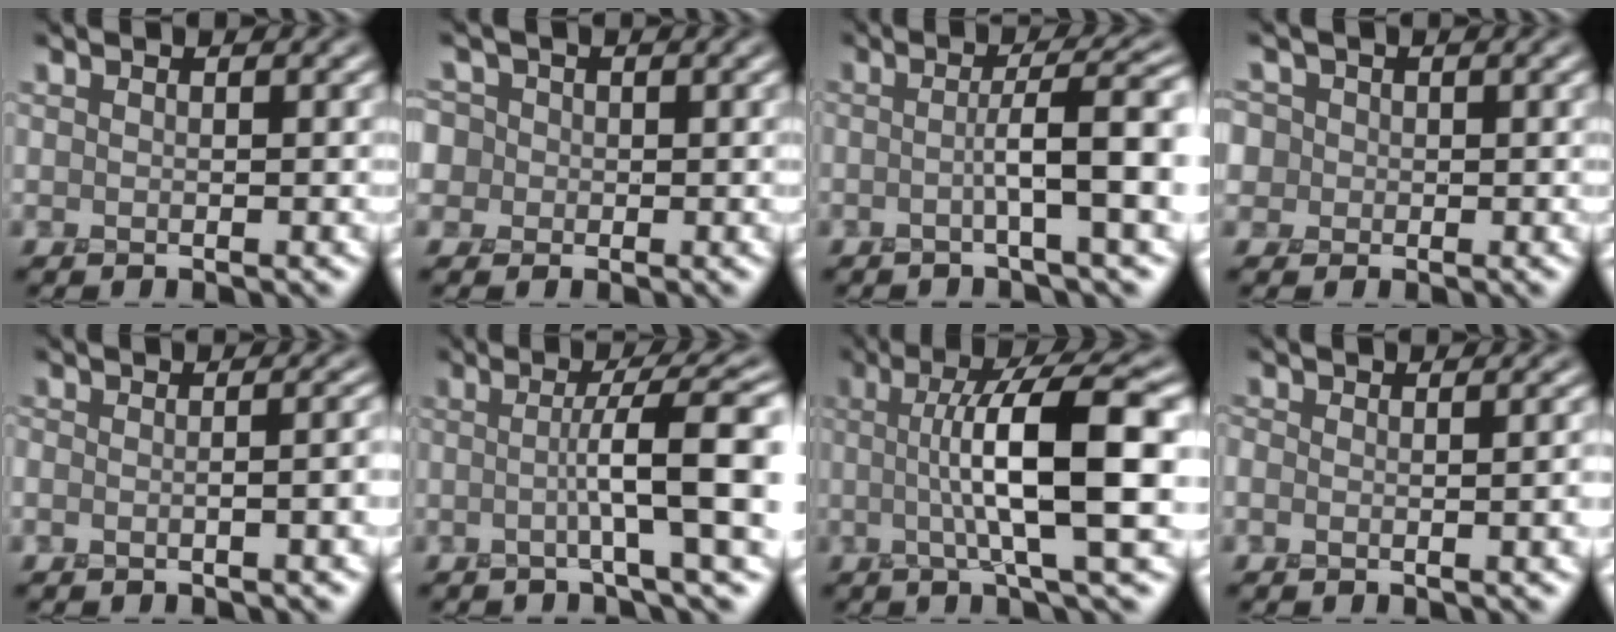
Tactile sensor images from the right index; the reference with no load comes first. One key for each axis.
{"total": 5.2, "fx": 1.3, "fy": 4.6, "fz": 2.1, "tx": -0.039, "ty": 0.037, "tz": -0.010}
{"total": 5.8, "fx": -0.8, "fy": 0.7, "fz": 5.7, "tx": -0.085, "ty": 0.011, "tz": -0.025}
{"total": 4.5, "fx": 1.3, "fy": 3.9, "fz": 1.8, "tx": -0.037, "ty": 0.029, "tz": -0.002}
{"total": 3.5, "fx": -1.6, "fy": 1.5, "fz": 2.8, "tx": -0.012, "ty": 0.009, "tz": -0.031}
{"total": 7.3, "fx": -1.0, "fy": 0.8, "fz": 7.2, "tx": -0.102, "ty": 0.011, "tz": -0.025}
{"total": 9.7, "fx": 0.2, "fy": 1.9, "fz": 9.5, "tx": -0.132, "ty": 0.006, "tz": 0.002}
{"total": 3.9, "fx": -1.2, "fy": 2.0, "fz": 3.1, "tx": -0.020, "ty": 0.011, "tz": -0.031}